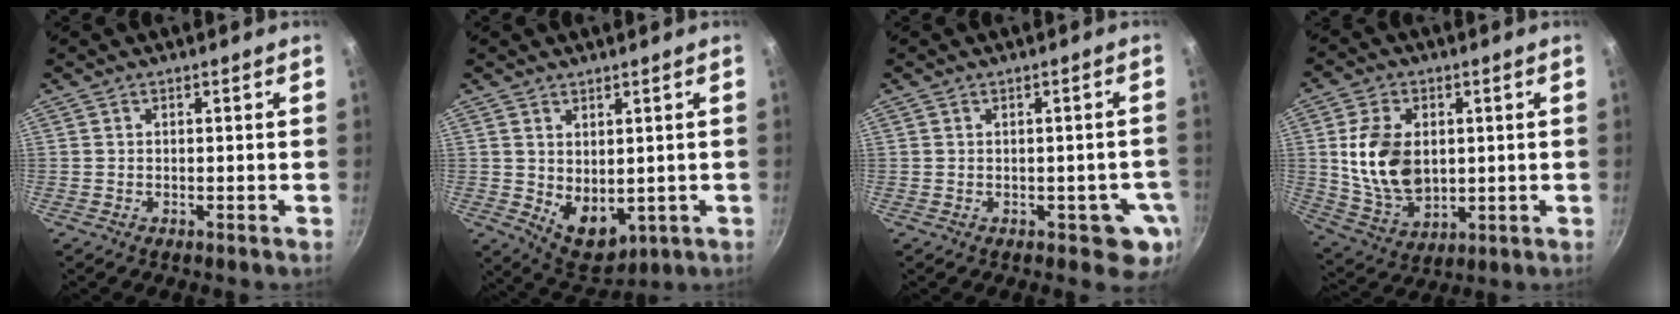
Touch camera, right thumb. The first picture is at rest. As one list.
[{"total": 7.8, "force": [0.6, 5.3, 5.7], "torque": [-0.065, -0.021, 0.032]}, {"total": 4.9, "force": [-1.0, 3.2, 3.5], "torque": [-0.010, 0.010, -0.009]}, {"total": 13.7, "force": [1.5, 9.3, 9.9], "torque": [-0.169, -0.017, 0.040]}]